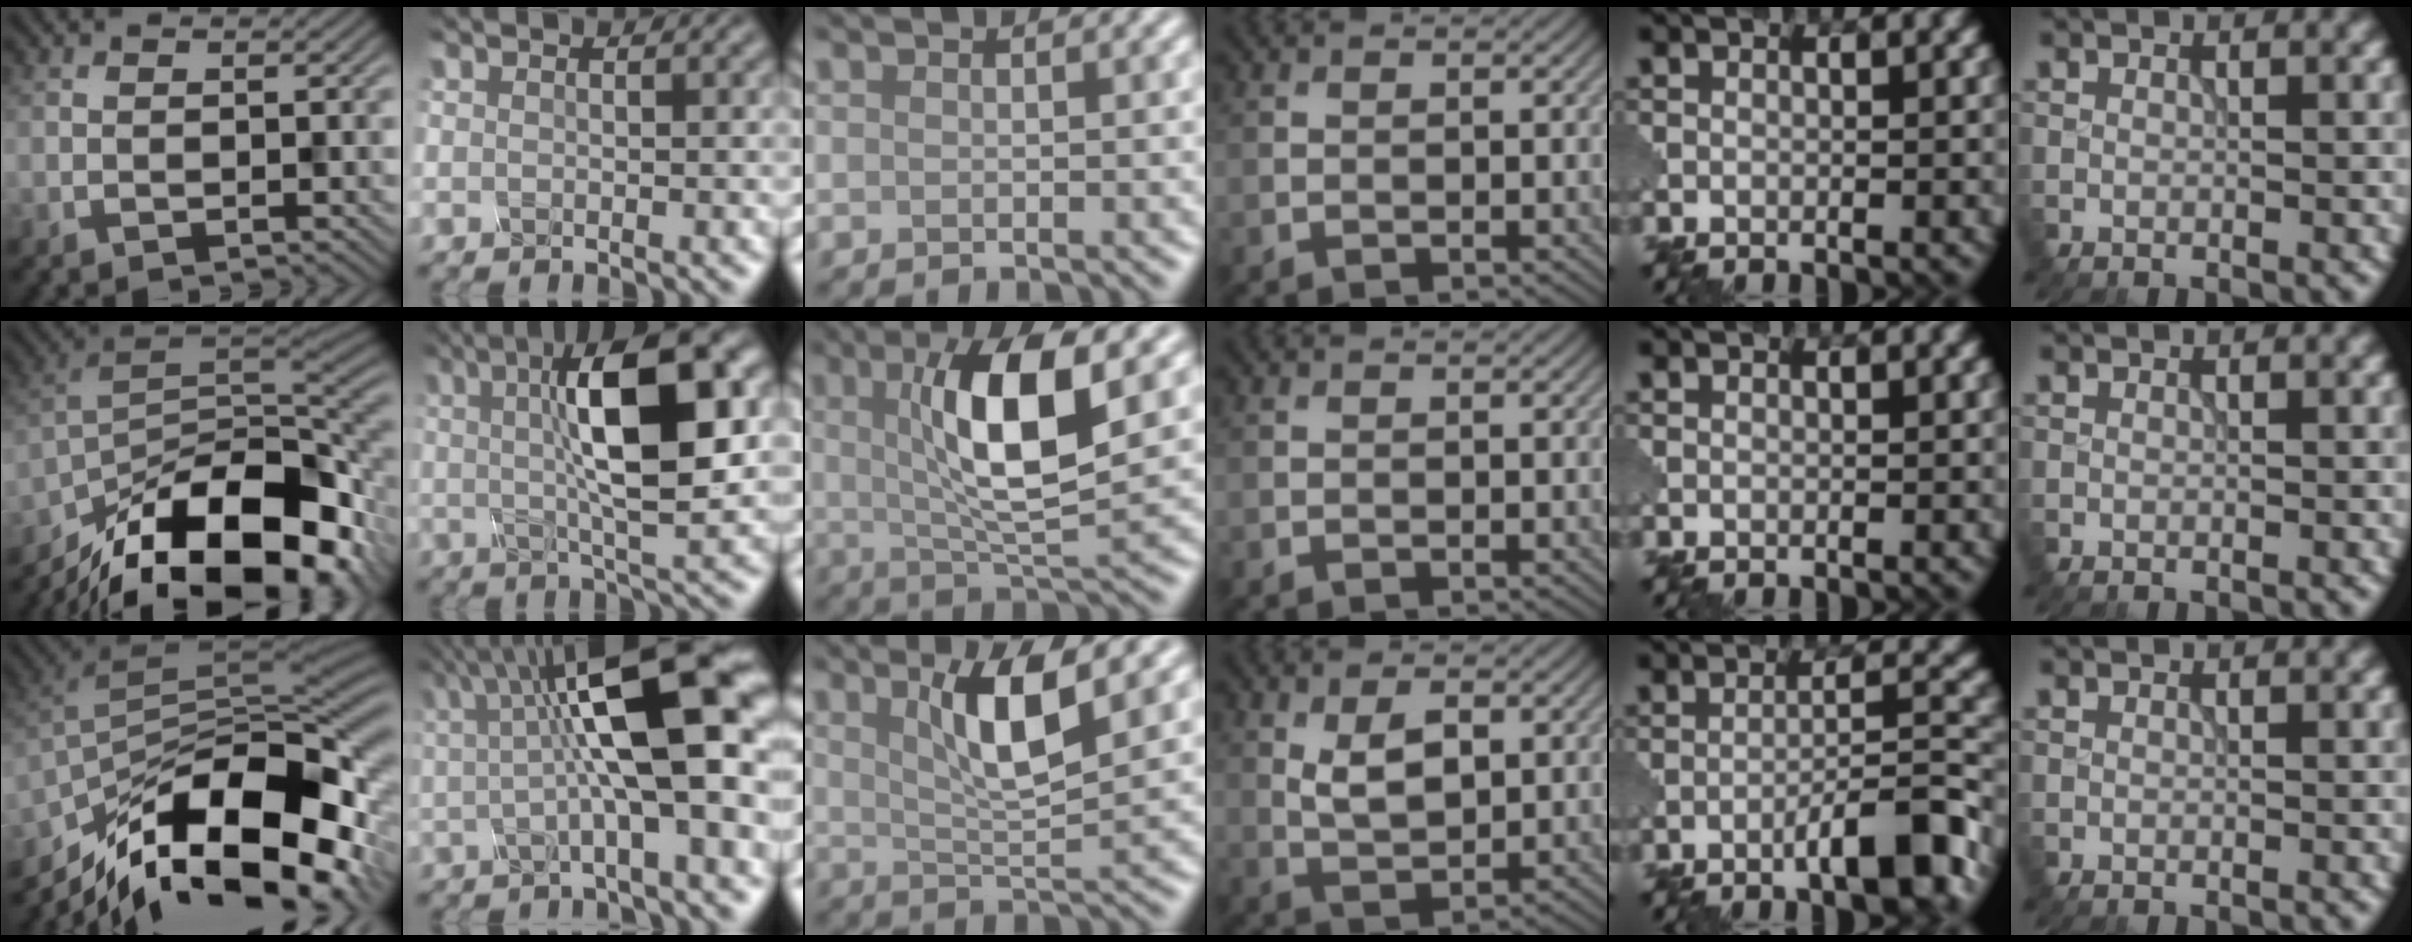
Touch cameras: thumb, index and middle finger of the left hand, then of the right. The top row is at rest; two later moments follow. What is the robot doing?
{"motion": "assemble", "object": "glue stick"}